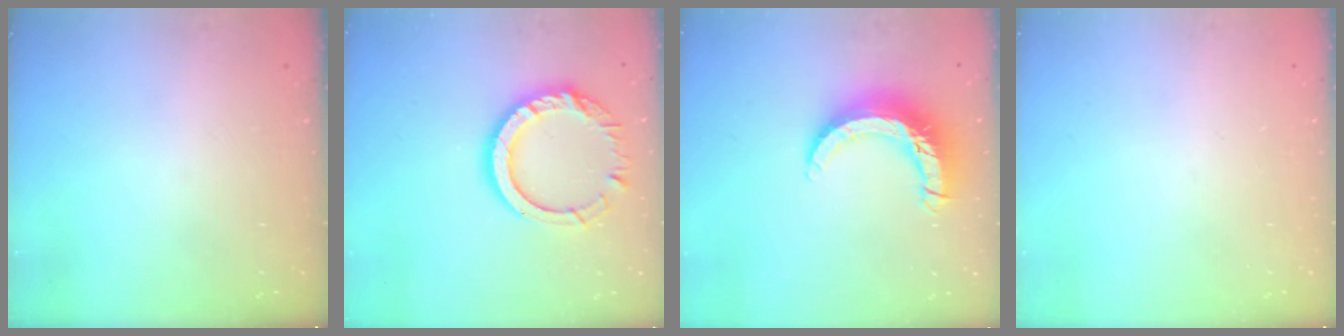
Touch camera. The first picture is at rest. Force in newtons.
{"total": 14.7, "press": 14.6, "slide": 1.3}
{"total": 13.1, "press": 13.0, "slide": 1.3}
{"total": 0.0}